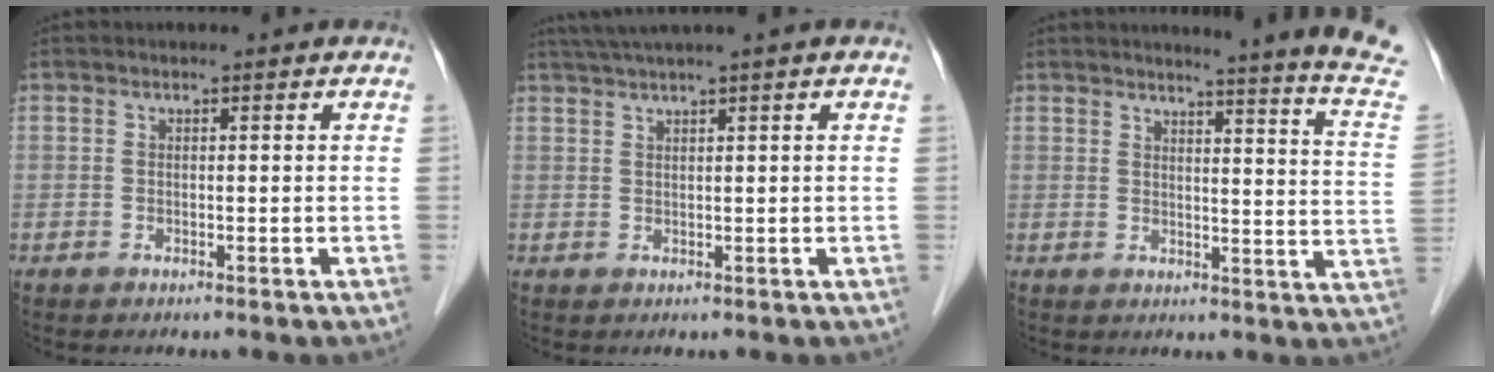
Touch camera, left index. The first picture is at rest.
{"total": 4.1, "force": [3.0, -1.1, 2.6], "torque": [-0.052, 0.022, 0.059]}
{"total": 15.3, "force": [14.1, -2.1, 5.6], "torque": [-0.075, -0.104, 0.142]}